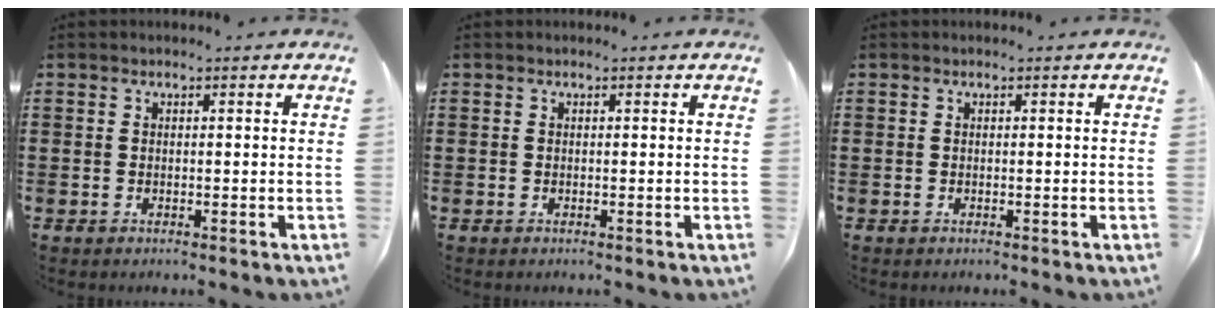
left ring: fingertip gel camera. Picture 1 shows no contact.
{"total": 0.0}
{"total": 0.0}